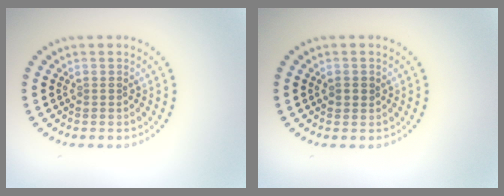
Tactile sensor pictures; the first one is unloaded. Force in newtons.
{"total": 1.1, "press": 1.1, "slide": 0.2}